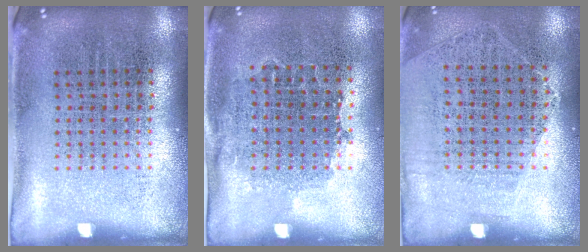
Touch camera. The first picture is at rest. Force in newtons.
{"total": 0.9, "press": 0.8, "slide": 0.5}
{"total": 1.2, "press": 1.0, "slide": 0.6}